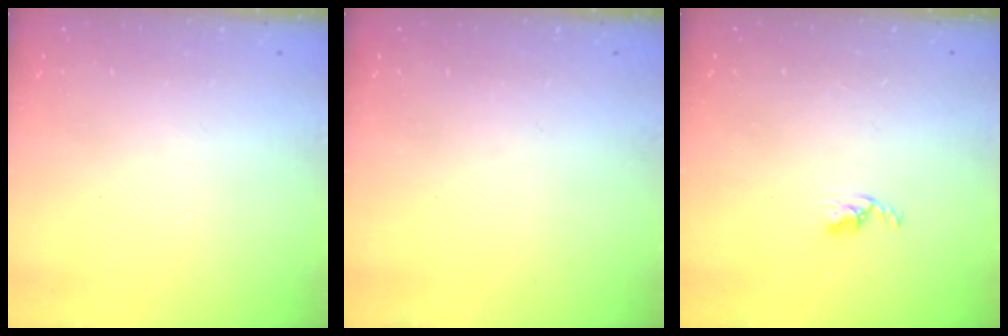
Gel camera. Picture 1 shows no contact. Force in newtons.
{"total": 0.0}
{"total": 2.5, "press": 2.5, "slide": 0.4}